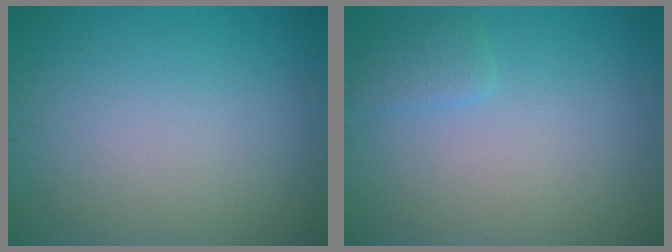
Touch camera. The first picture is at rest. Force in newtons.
{"total": 1.4, "press": 1.4, "slide": 0.1}